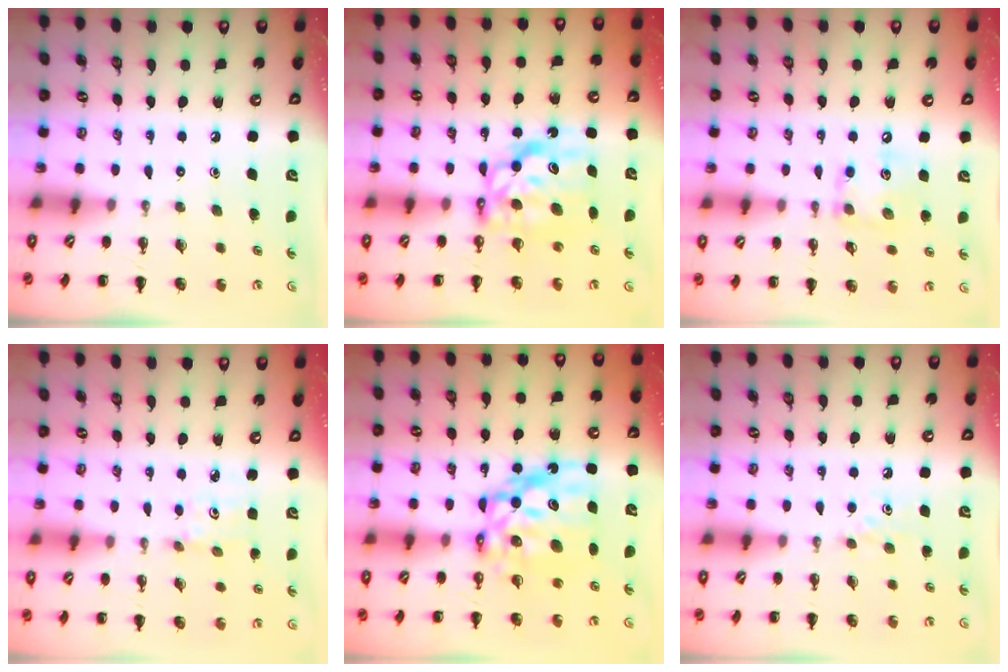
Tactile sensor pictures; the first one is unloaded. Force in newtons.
{"total": 8.1, "press": 7.7, "slide": 2.6}
{"total": 10.1, "press": 10.0, "slide": 1.2}
{"total": 2.8, "press": 2.7, "slide": 0.8}
{"total": 11.8, "press": 11.4, "slide": 3.1}
{"total": 3.6, "press": 3.4, "slide": 1.4}